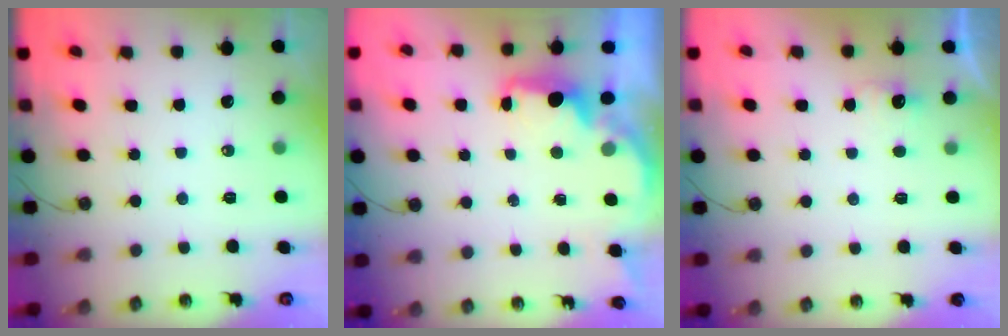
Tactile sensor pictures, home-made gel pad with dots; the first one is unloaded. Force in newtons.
{"total": 2.5, "press": 2.3, "slide": 0.8}
{"total": 2.6, "press": 2.4, "slide": 0.8}